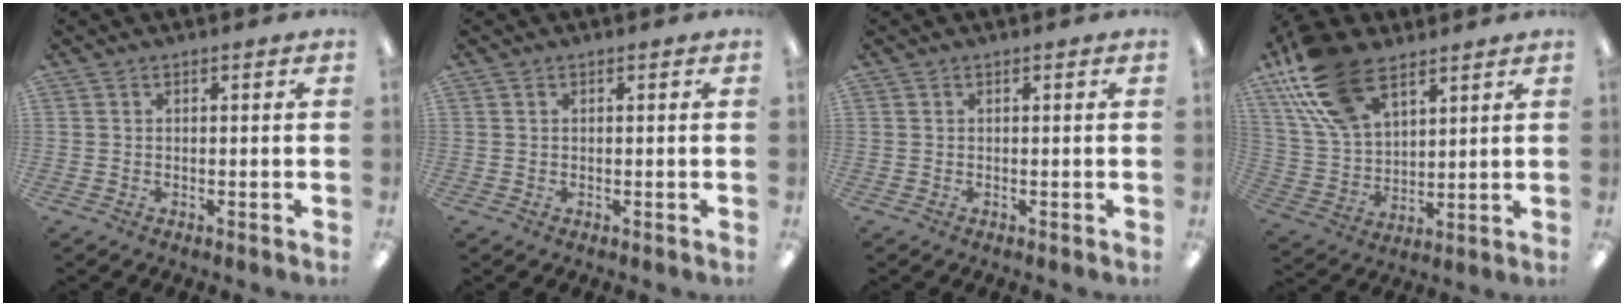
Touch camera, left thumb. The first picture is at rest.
{"total": 0.0}
{"total": 0.0}
{"total": 19.7, "force": [11.9, 10.5, 11.7], "torque": [-0.262, -0.034, 0.216]}